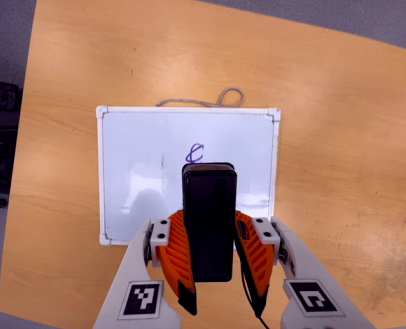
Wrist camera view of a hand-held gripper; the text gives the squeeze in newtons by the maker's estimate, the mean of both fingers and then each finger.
{"total": 7.9, "left": 7.0, "right": 8.9}